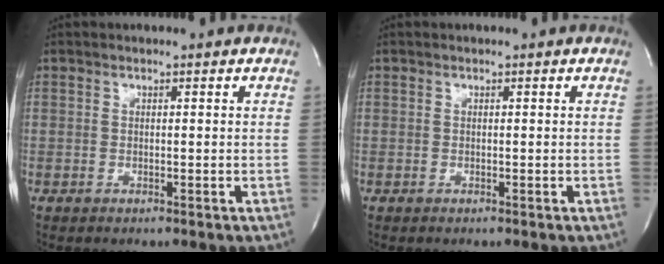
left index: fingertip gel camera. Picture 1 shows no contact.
{"total": 0.0}